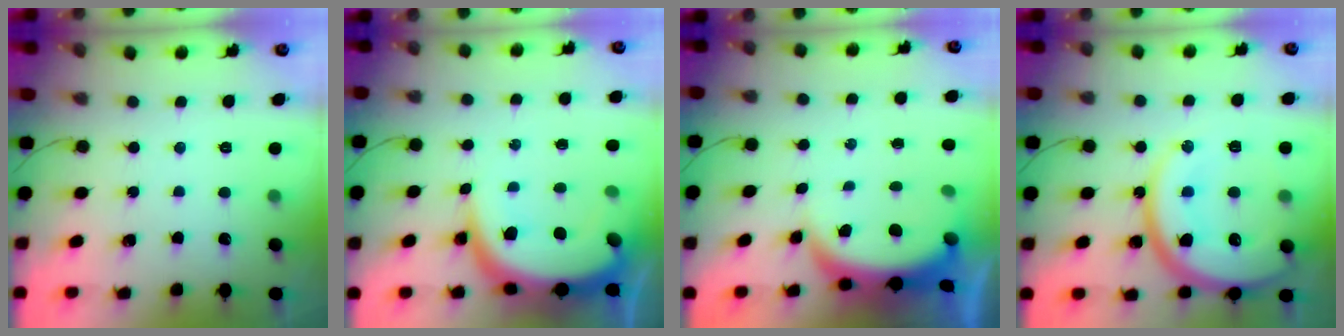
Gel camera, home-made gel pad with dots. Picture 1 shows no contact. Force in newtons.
{"total": 11.4, "press": 11.4, "slide": 1.0}
{"total": 7.6, "press": 7.5, "slide": 0.9}
{"total": 23.7, "press": 23.6, "slide": 2.2}